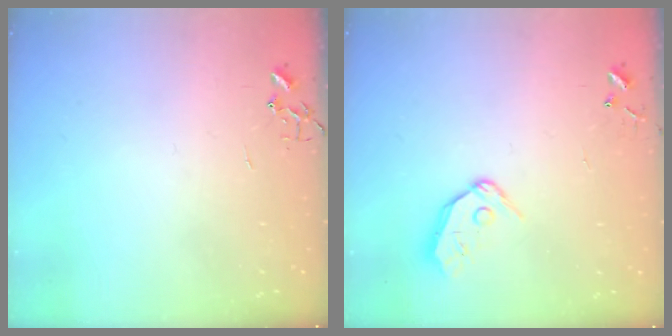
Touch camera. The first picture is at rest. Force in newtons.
{"total": 8.7, "press": 8.7, "slide": 1.0}